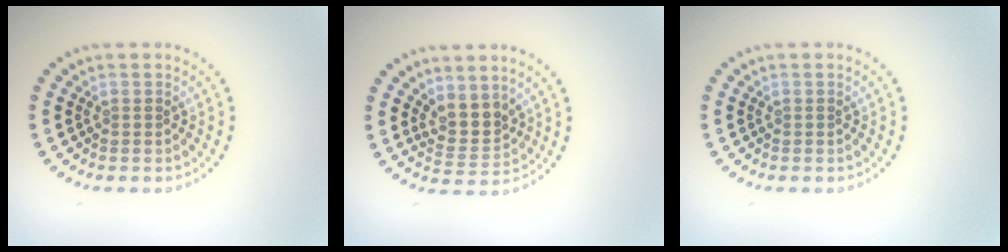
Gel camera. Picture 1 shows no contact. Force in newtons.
{"total": 2.8, "press": 2.2, "slide": 1.7}
{"total": 0.0}